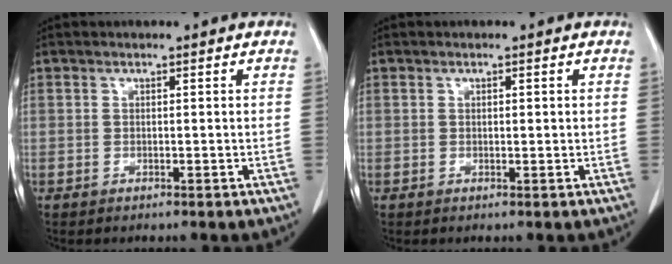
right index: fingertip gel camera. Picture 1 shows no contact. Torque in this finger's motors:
{"motor_torque": [-0.14, 0.10, -0.03, -0.01]}